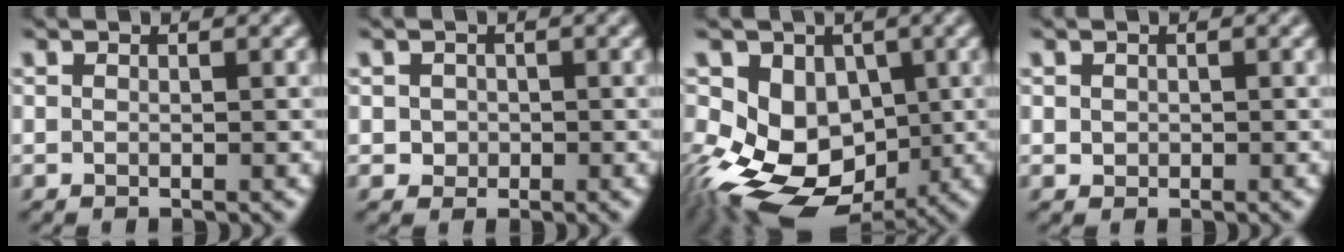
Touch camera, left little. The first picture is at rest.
{"total": 1.2, "force": [0.0, 1.1, 0.3], "torque": [-0.002, -0.001, 0.002]}
{"total": 11.7, "force": [-3.5, 8.2, 7.6], "torque": [-0.113, -0.010, -0.058]}
{"total": 0.6, "force": [0.1, 0.6, 0.1], "torque": [-0.001, -0.002, 0.004]}